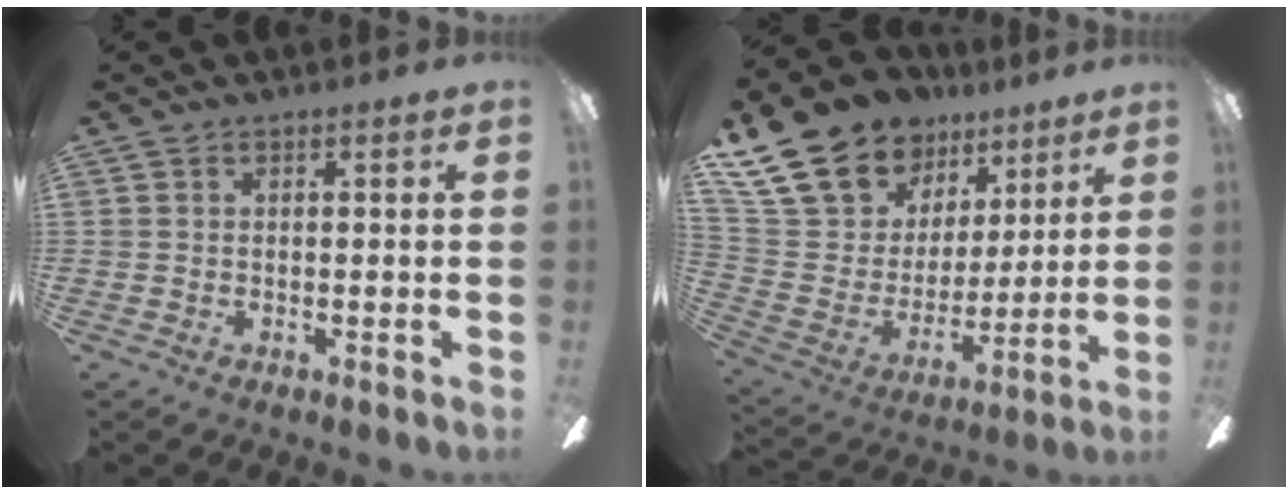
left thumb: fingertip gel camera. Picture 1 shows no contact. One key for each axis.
{"total": 20.6, "fx": 14.3, "fy": 12.7, "fz": 7.6, "tx": -0.159, "ty": -0.085, "tz": 0.283}